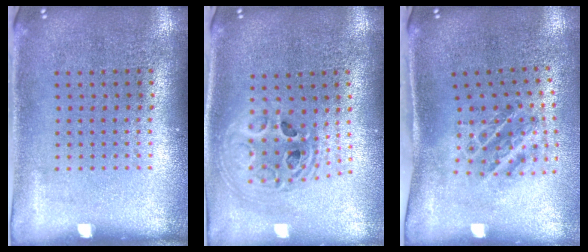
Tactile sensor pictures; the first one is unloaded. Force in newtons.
{"total": 2.1, "press": 1.7, "slide": 1.2}
{"total": 1.3, "press": 1.1, "slide": 0.6}